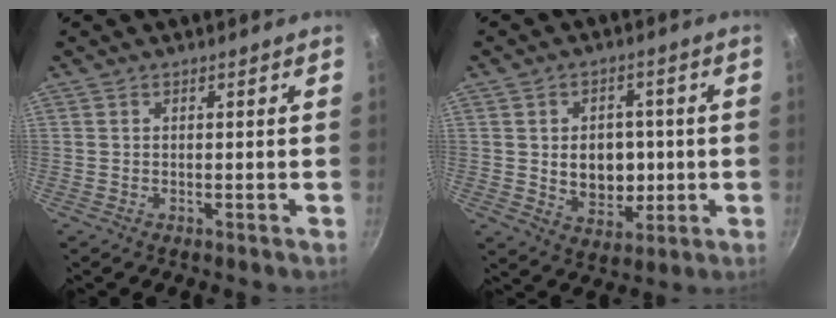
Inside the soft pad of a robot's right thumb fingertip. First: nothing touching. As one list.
[{"total": 10.0, "force": [0.1, 7.7, 6.4], "torque": [-0.061, -0.002, 0.013]}]